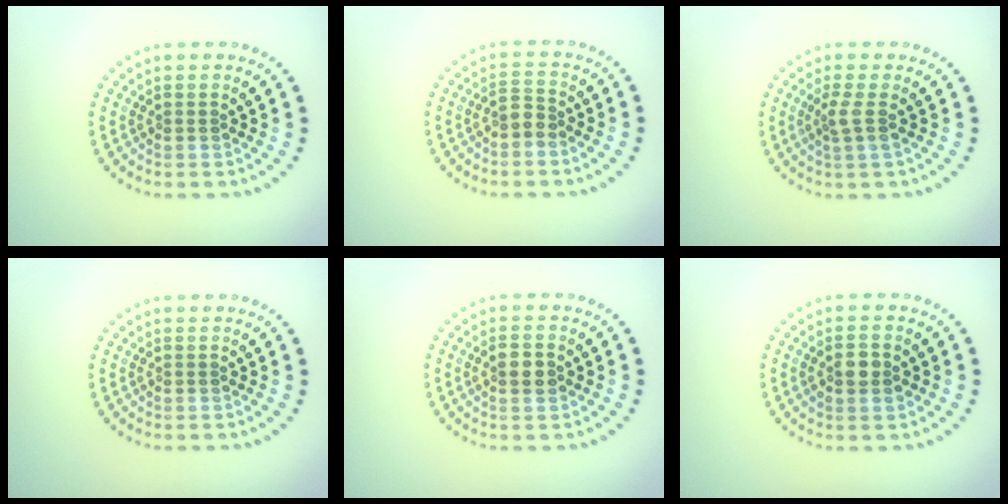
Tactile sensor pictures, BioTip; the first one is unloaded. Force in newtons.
{"total": 1.7, "press": 1.4, "slide": 0.9}
{"total": 1.7, "press": 1.4, "slide": 1.1}
{"total": 0.0}
{"total": 1.9, "press": 1.9, "slide": 0.1}
{"total": 2.5, "press": 2.5, "slide": 0.3}